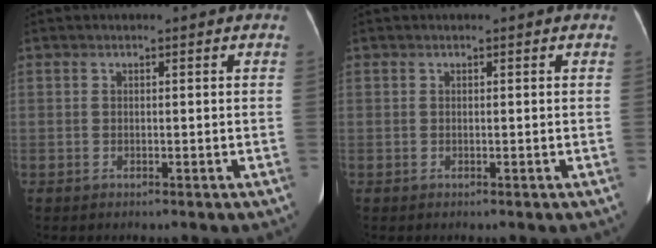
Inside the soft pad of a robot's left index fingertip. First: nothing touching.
{"total": 0.0}